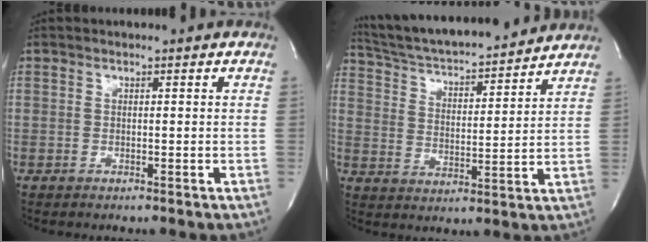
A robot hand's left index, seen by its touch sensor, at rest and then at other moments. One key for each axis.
{"total": 18.3, "fx": 17.0, "fy": 1.9, "fz": 6.6, "tx": -0.114, "ty": 0.016, "tz": 0.263}